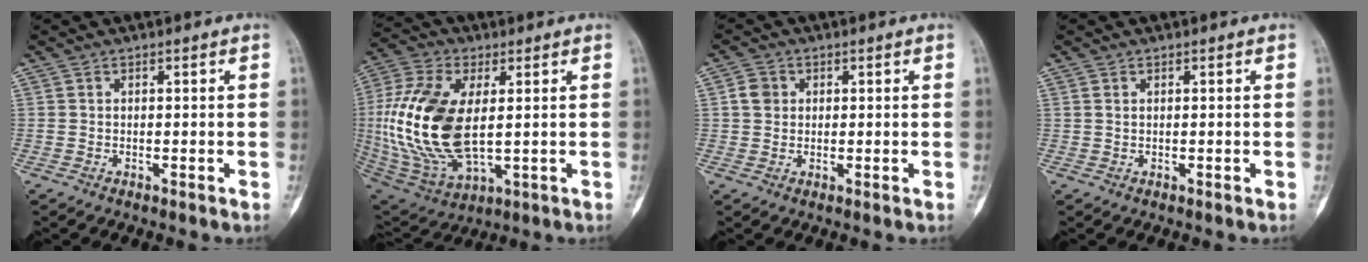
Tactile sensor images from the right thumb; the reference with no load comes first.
{"total": 21.6, "force": [1.3, 11.4, 18.3], "torque": [-0.393, -0.012, 0.033]}
{"total": 3.2, "force": [0.6, 2.8, 1.3], "torque": [-0.007, 0.003, 0.008]}
{"total": 0.6, "force": [0.2, 0.4, 0.4], "torque": [-0.010, 0.003, 0.006]}